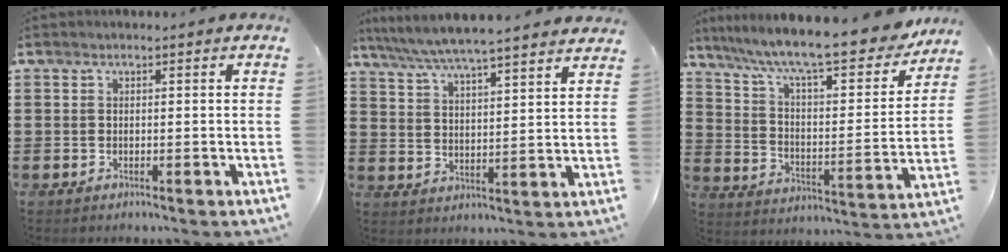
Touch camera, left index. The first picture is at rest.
{"total": 5.7, "force": [5.5, -0.4, 1.7], "torque": [-0.057, -0.033, 0.092]}
{"total": 10.8, "force": [9.2, 0.8, 5.5], "torque": [-0.135, -0.062, 0.150]}